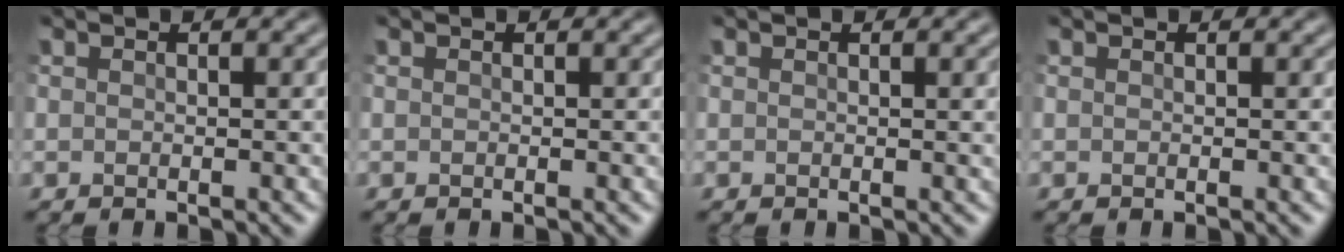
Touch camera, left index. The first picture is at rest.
{"total": 0.0}
{"total": 1.3, "force": [0.3, 0.3, 1.2], "torque": [-0.012, 0.005, 0.003]}
{"total": 0.0}